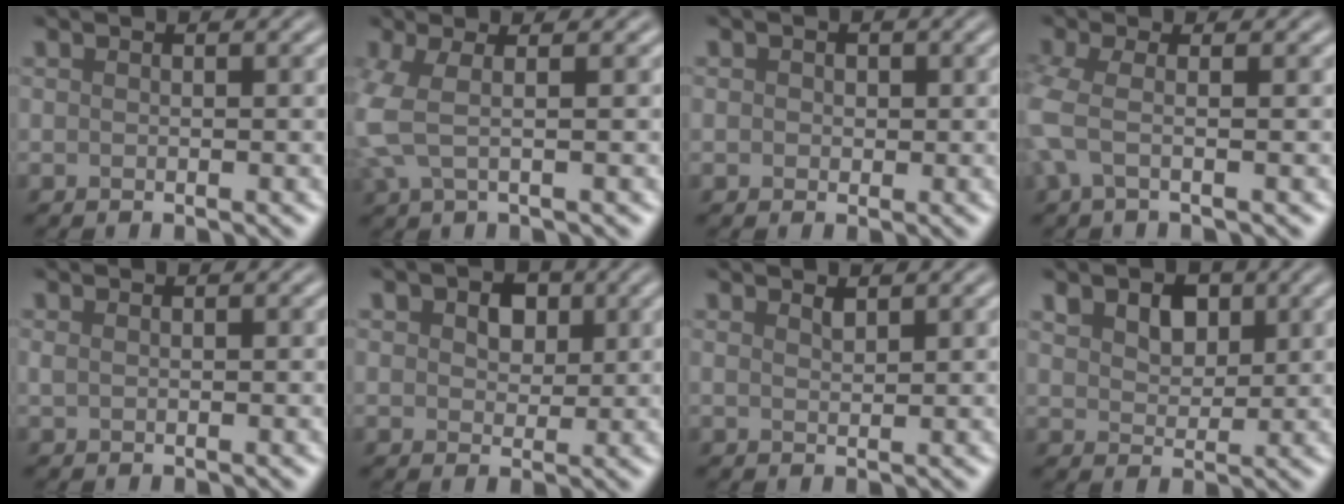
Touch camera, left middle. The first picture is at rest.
{"total": 2.1, "force": [-0.1, 0.2, 2.1], "torque": [-0.075, 0.009, 0.010]}
{"total": 1.1, "force": [0.0, -0.1, -1.1], "torque": [-0.002, 0.003, 0.015]}
{"total": 1.9, "force": [-0.9, 0.0, 1.6], "torque": [-0.059, -0.006, -0.013]}
{"total": 0.7, "force": [0.5, 0.4, 0.3], "torque": [-0.011, 0.011, -0.001]}
{"total": 2.0, "force": [1.4, 1.3, 0.4], "torque": [-0.024, 0.018, 0.030]}
{"total": 0.9, "force": [0.8, -0.3, -0.4], "torque": [-0.005, 0.012, 0.024]}
{"total": 3.0, "force": [2.2, 1.8, 1.0], "torque": [-0.037, 0.026, 0.044]}